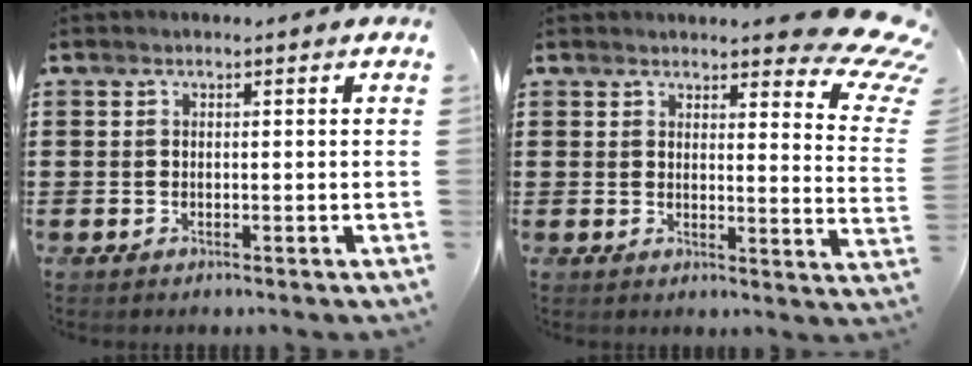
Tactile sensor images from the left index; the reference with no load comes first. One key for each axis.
{"total": 7.1, "fx": 5.9, "fy": 1.2, "fz": 3.7, "tx": -0.054, "ty": -0.034, "tz": 0.101}